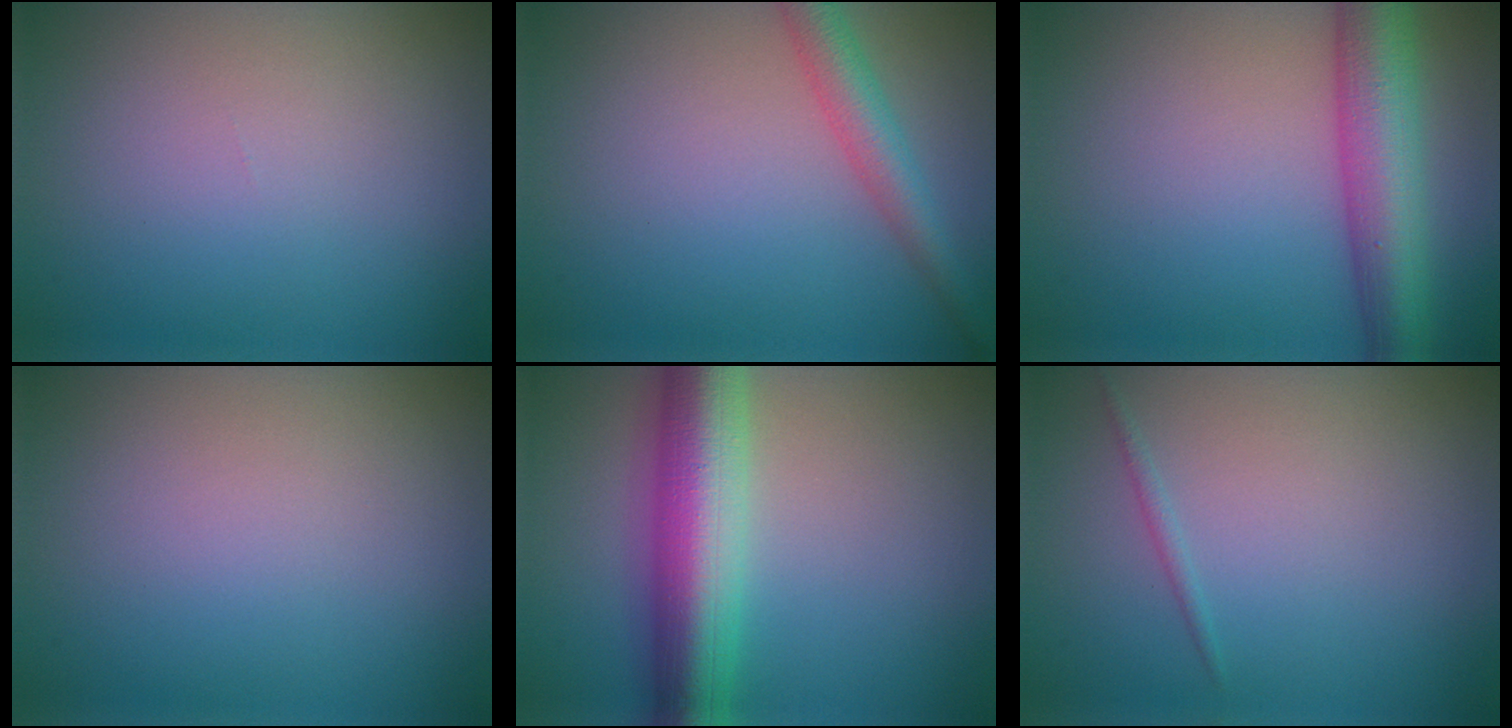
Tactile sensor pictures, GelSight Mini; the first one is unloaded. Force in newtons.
{"total": 3.4, "press": 3.4, "slide": 0.1}
{"total": 7.4, "press": 7.4, "slide": 0.3}
{"total": 0.0}
{"total": 9.4, "press": 9.4, "slide": 0.3}
{"total": 0.7, "press": 0.7, "slide": 0.1}